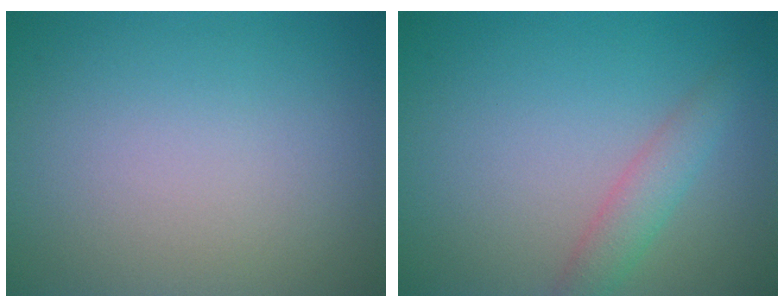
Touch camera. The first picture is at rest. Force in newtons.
{"total": 2.3, "press": 2.3, "slide": 0.0}